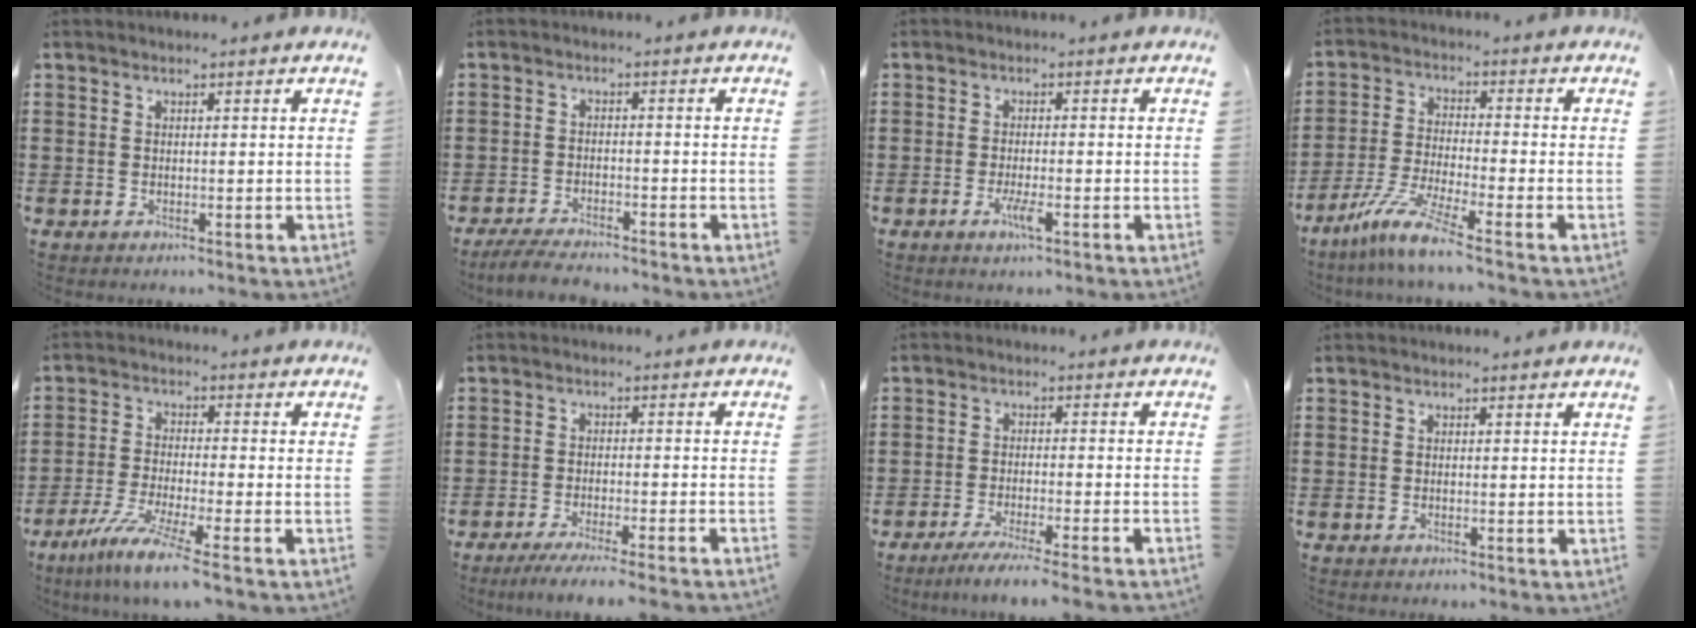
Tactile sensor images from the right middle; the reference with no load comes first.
{"total": 3.9, "force": [-3.7, 0.5, 1.3], "torque": [-0.034, -0.006, -0.076]}
{"total": 2.9, "force": [-1.2, 0.5, 2.5], "torque": [-0.056, -0.004, -0.027]}
{"total": 7.6, "force": [-5.8, 0.0, 5.0], "torque": [-0.114, -0.019, -0.116]}
{"total": 6.9, "force": [-5.1, -0.1, 4.7], "torque": [-0.100, -0.021, -0.098]}
{"total": 3.7, "force": [-3.2, -0.4, 1.7], "torque": [-0.032, -0.012, -0.064]}
{"total": 3.8, "force": [-3.3, -0.4, 1.7], "torque": [-0.035, -0.012, -0.066]}
{"total": 0.0}